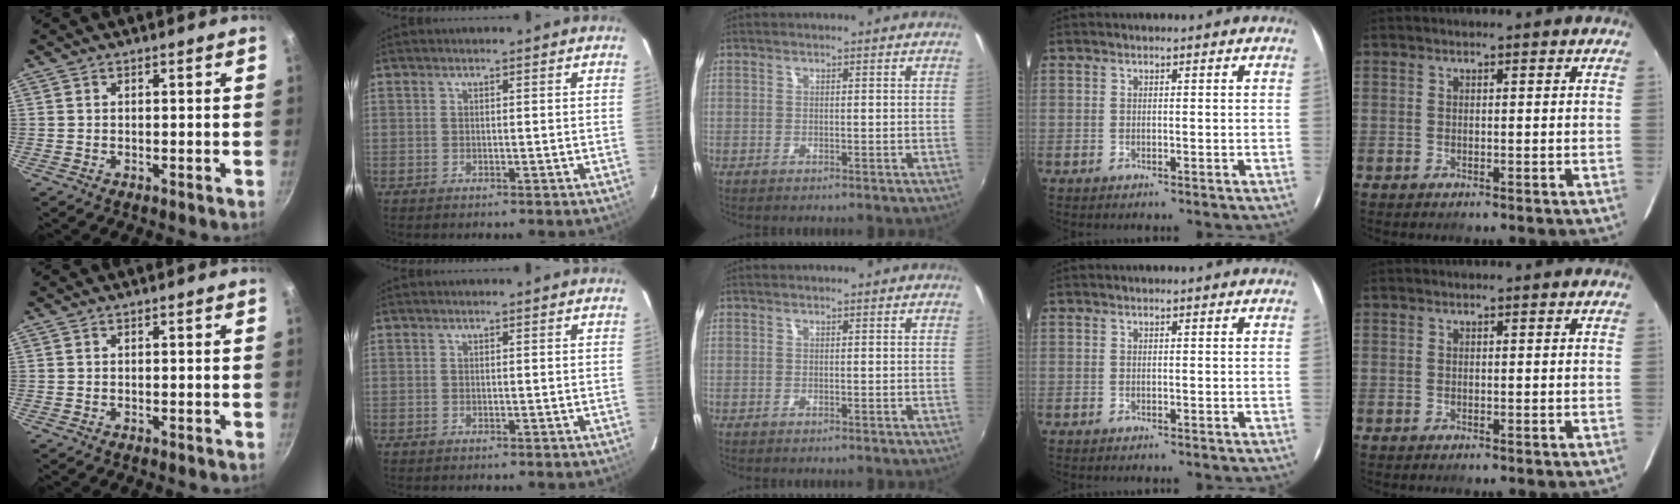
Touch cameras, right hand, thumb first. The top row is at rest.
{}